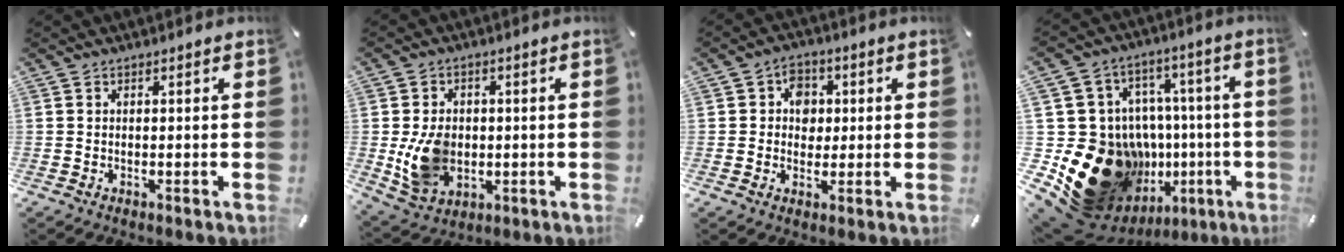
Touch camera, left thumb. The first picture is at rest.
{"total": 10.5, "force": [-0.8, 8.4, 6.3], "torque": [-0.118, -0.001, -0.014]}
{"total": 6.0, "force": [0.8, 5.4, 2.6], "torque": [-0.029, 0.003, 0.008]}
{"total": 28.0, "force": [-7.8, 21.5, 16.1], "torque": [-0.251, 0.008, -0.059]}